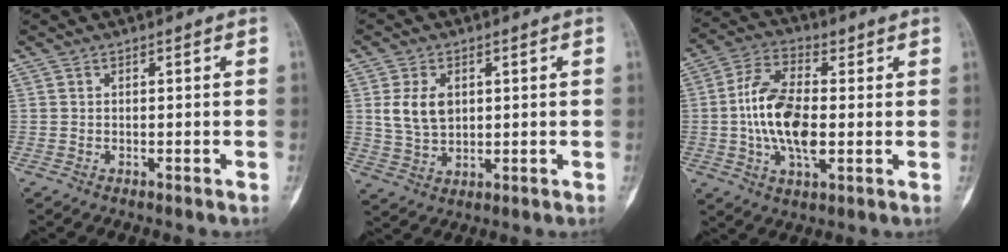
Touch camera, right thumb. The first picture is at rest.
{"total": 7.2, "force": [1.6, 5.0, 4.9], "torque": [-0.079, -0.006, 0.040]}
{"total": 12.8, "force": [0.0, 6.7, 10.9], "torque": [-0.210, 0.005, -0.003]}